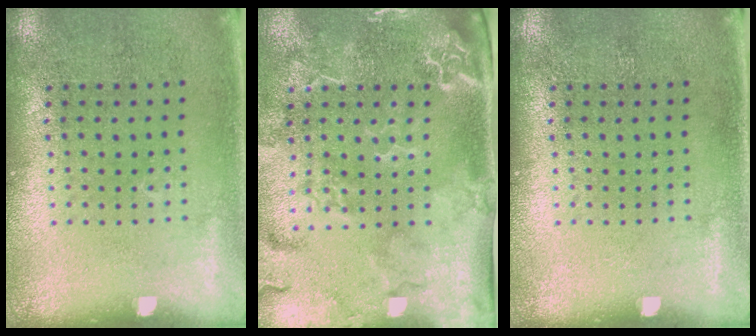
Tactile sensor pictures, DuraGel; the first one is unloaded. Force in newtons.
{"total": 2.9, "press": 2.4, "slide": 1.6}
{"total": 0.0}